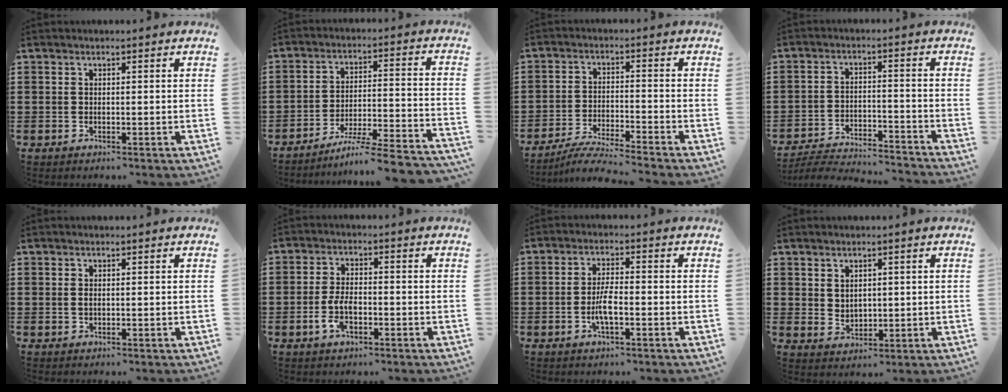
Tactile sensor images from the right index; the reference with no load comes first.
{"total": 7.0, "force": [-6.1, -0.5, 3.4], "torque": [-0.052, -0.011, -0.118]}
{"total": 4.9, "force": [-4.6, -0.5, 1.5], "torque": [-0.041, -0.016, -0.092]}
{"total": 4.8, "force": [-4.7, 0.0, 0.8], "torque": [-0.025, -0.003, -0.097]}
{"total": 0.7, "force": [0.0, 0.2, 0.7], "torque": [-0.016, -0.004, 0.001]}
{"total": 5.0, "force": [-1.7, 2.4, 4.0], "torque": [-0.089, 0.000, -0.036]}
{"total": 4.2, "force": [-1.3, 1.1, 3.8], "torque": [-0.087, -0.003, -0.030]}
{"total": 2.2, "force": [1.4, 1.5, 0.7], "torque": [-0.012, 0.001, 0.026]}